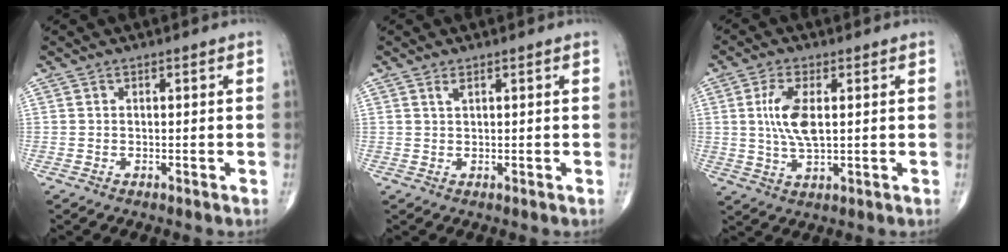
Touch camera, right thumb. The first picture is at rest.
{"total": 1.1, "force": [0.7, 0.3, 0.8], "torque": [-0.015, 0.000, 0.016]}
{"total": 7.8, "force": [1.3, 3.3, 7.0], "torque": [-0.148, -0.006, 0.026]}